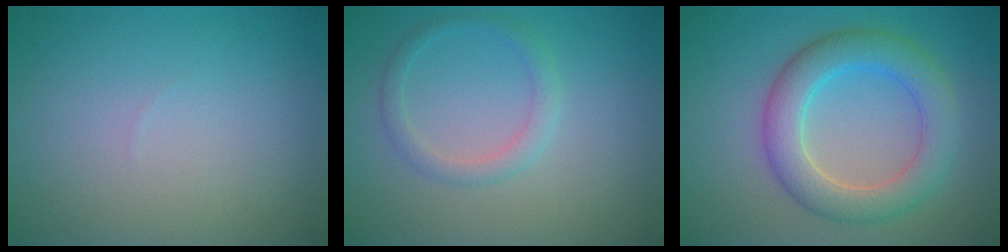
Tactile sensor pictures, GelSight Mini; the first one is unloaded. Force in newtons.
{"total": 1.9, "press": 1.8, "slide": 0.1}
{"total": 5.7, "press": 5.7, "slide": 0.1}